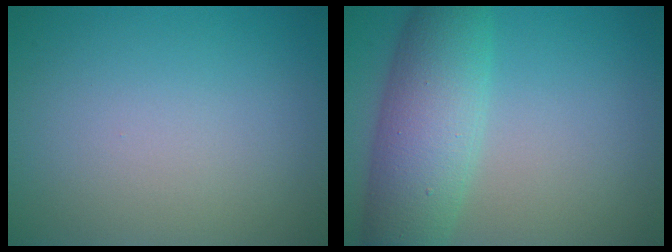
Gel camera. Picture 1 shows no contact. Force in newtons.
{"total": 7.4, "press": 7.4, "slide": 0.2}